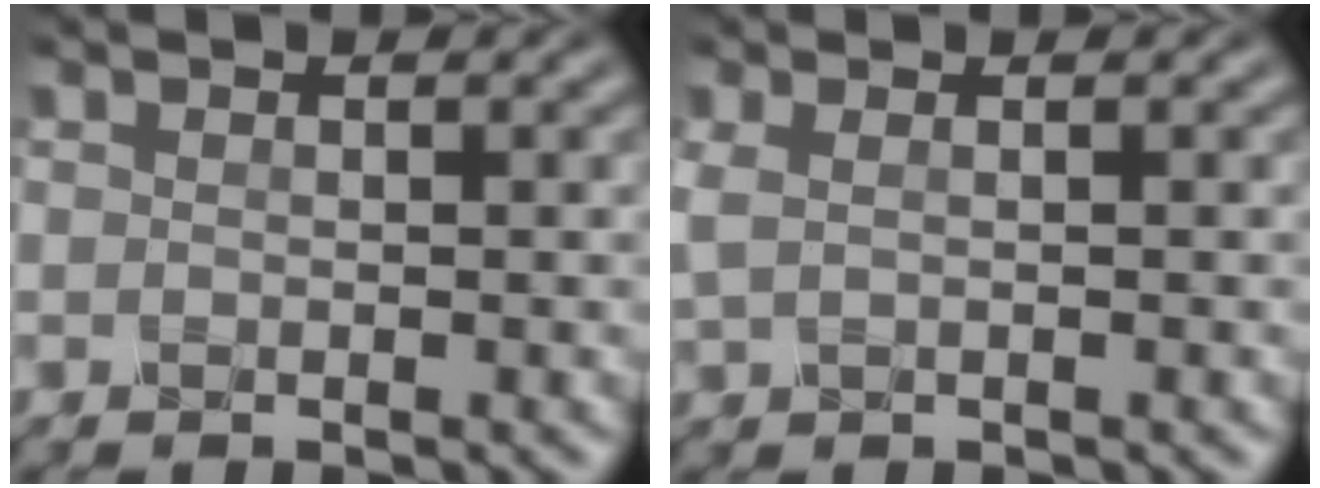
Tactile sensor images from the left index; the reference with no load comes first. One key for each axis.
{"total": 1.4, "fx": 0.5, "fy": 0.6, "fz": 1.2, "tx": -0.029, "ty": 0.005, "tz": 0.009}